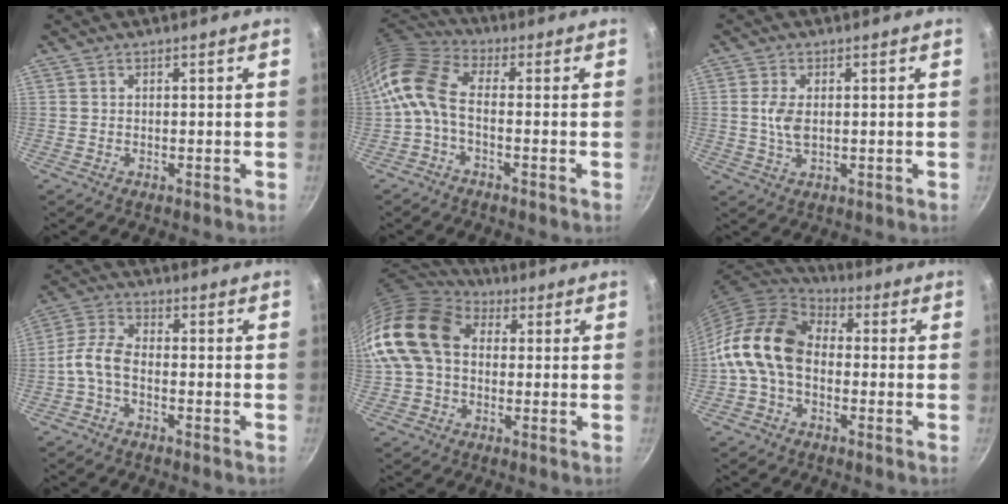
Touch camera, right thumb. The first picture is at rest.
{"total": 10.0, "force": [-1.6, 5.6, 8.2], "torque": [-0.176, 0.032, -0.051]}
{"total": 4.5, "force": [0.4, 2.5, 3.7], "torque": [-0.077, -0.001, 0.008]}
{"total": 5.4, "force": [-2.2, 2.7, 4.2], "torque": [-0.095, 0.030, -0.058]}
{"total": 17.0, "force": [2.0, 12.5, 11.4], "torque": [-0.205, 0.031, 0.022]}
{"total": 14.6, "force": [-1.4, 10.3, 10.3], "torque": [-0.170, 0.036, -0.048]}